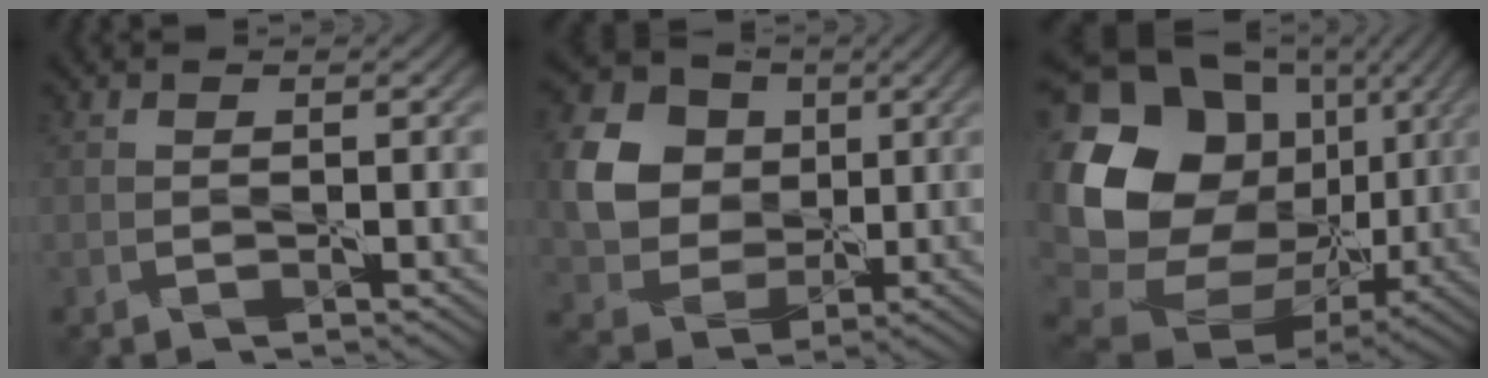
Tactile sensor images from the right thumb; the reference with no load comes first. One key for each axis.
{"total": 8.1, "fx": 2.1, "fy": 7.0, "fz": 3.5, "tx": -0.097, "ty": 0.008, "tz": 0.030}
{"total": 18.1, "fx": 3.5, "fy": 14.7, "fz": 9.9, "tx": -0.239, "ty": -0.007, "tz": 0.082}